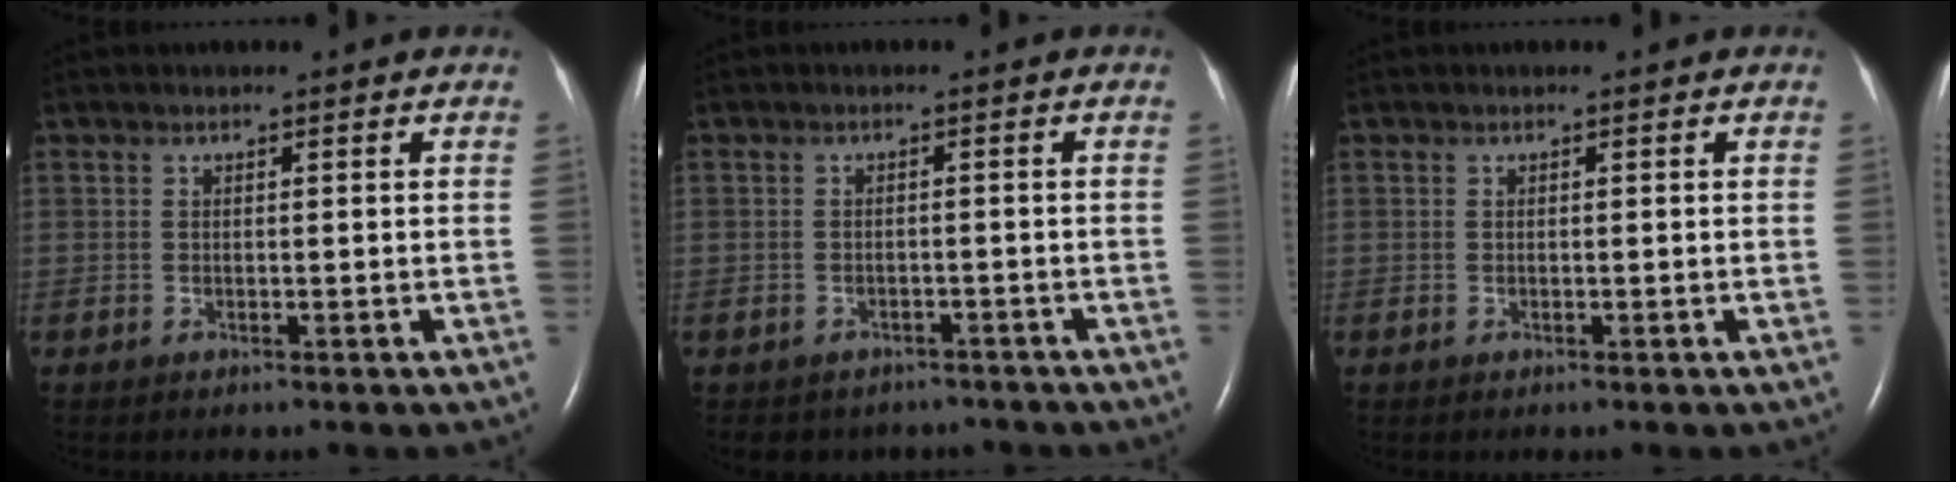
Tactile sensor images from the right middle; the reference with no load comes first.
{"total": 5.3, "force": [-4.6, 2.7, 0.2], "torque": [0.000, 0.009, -0.051]}
{"total": 0.0}